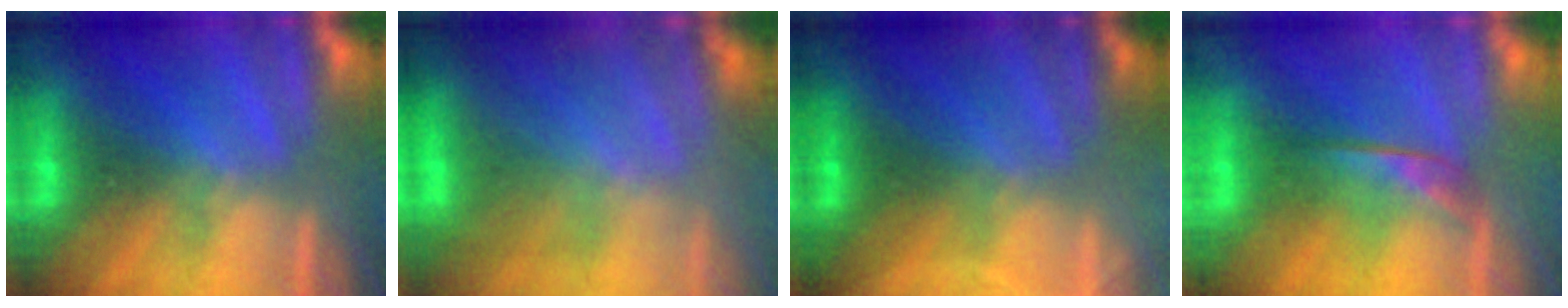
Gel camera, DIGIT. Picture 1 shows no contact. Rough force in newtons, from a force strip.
{"total": 7.5}
{"total": 2.6}
{"total": 1.8}